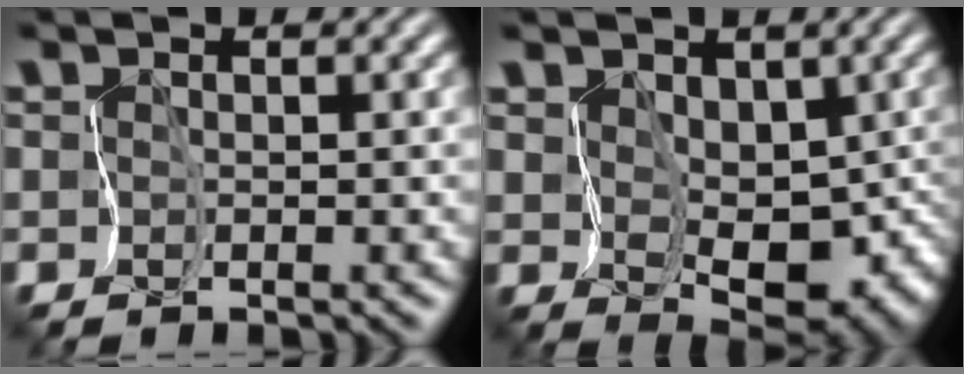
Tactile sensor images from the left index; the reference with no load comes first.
{"total": 9.1, "force": [1.9, 6.2, 6.4], "torque": [-0.089, -0.013, 0.047]}